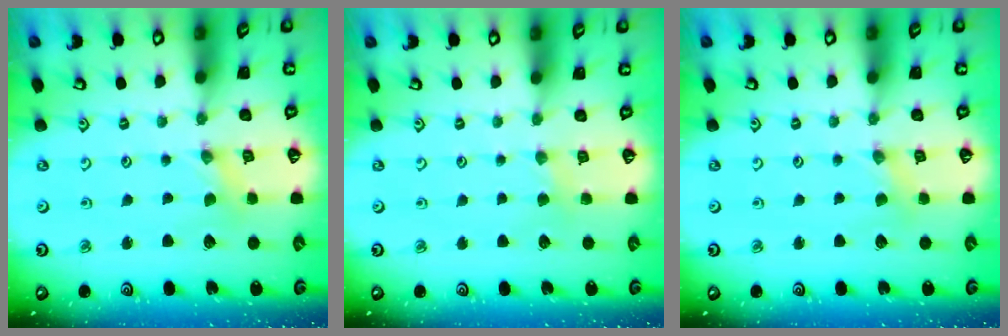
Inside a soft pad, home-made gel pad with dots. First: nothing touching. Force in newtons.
{"total": 2.0, "press": 2.0, "slide": 0.4}
{"total": 2.5, "press": 2.4, "slide": 0.6}